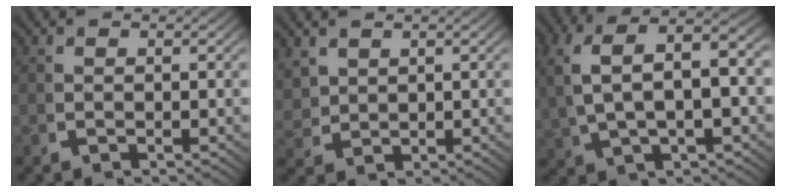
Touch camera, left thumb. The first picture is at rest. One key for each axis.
{"total": 2.5, "fx": 1.5, "fy": 1.8, "fz": 1.0, "tx": -0.032, "ty": -0.006, "tz": 0.041}
{"total": 9.1, "fx": 2.0, "fy": 5.0, "fz": 7.3, "tx": -0.121, "ty": 0.019, "tz": 0.035}